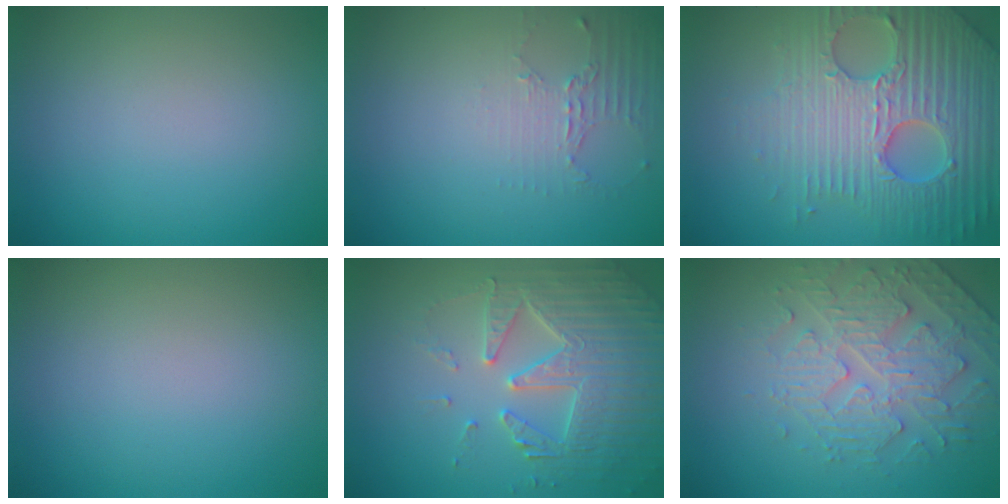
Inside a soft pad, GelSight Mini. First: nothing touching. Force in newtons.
{"total": 2.1, "press": 1.5, "slide": 1.5}
{"total": 7.3, "press": 7.0, "slide": 1.8}
{"total": 0.0}
{"total": 4.8, "press": 4.7, "slide": 0.9}
{"total": 4.8, "press": 3.8, "slide": 2.8}